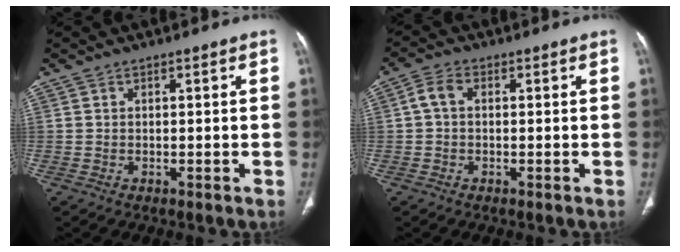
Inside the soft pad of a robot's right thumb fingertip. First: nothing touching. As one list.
[{"total": 3.2, "force": [0.2, 2.1, 2.4], "torque": [-0.046, 0.010, -0.002]}]